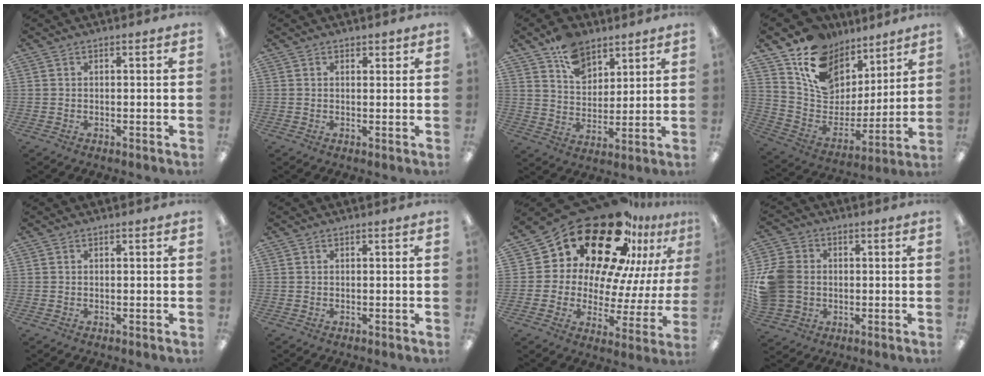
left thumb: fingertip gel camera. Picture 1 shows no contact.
{"total": 1.4, "force": [1.0, 0.9, 0.3], "torque": [0.001, -0.002, 0.017]}
{"total": 10.6, "force": [7.5, 6.5, 3.8], "torque": [-0.062, -0.037, 0.140]}
{"total": 16.0, "force": [10.8, 10.5, 5.5], "torque": [-0.121, -0.069, 0.206]}
{"total": 0.0}
{"total": 0.0}
{"total": 26.2, "force": [18.7, 13.3, 12.7], "torque": [-0.225, -0.139, 0.329]}
{"total": 11.7, "force": [0.0, 10.0, 6.2], "torque": [-0.145, 0.023, 0.004]}